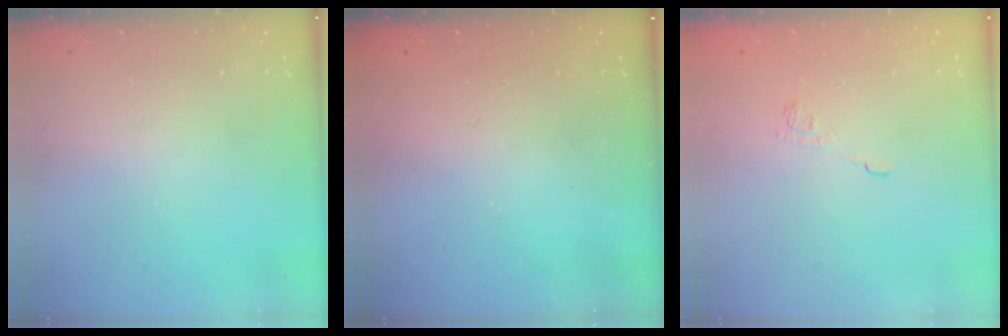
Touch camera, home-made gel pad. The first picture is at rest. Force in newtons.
{"total": 2.6, "press": 2.4, "slide": 0.8}
{"total": 2.3, "press": 1.8, "slide": 1.3}